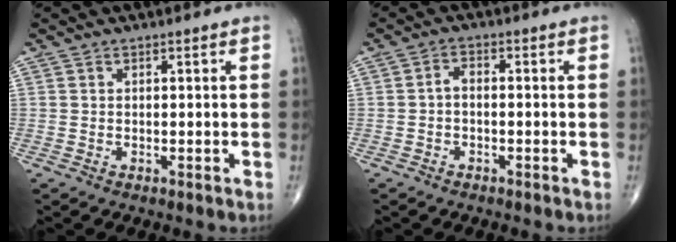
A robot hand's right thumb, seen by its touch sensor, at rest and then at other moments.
{"total": 2.2, "force": [-0.5, 1.2, 1.7], "torque": [-0.027, 0.013, -0.015]}